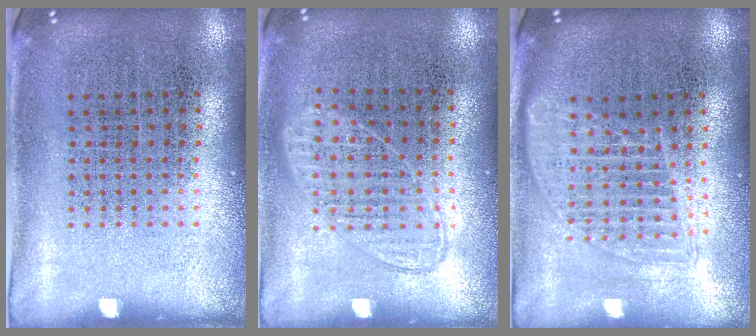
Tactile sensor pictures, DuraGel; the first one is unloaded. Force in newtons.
{"total": 0.9, "press": 0.9, "slide": 0.3}
{"total": 1.6, "press": 1.4, "slide": 0.8}